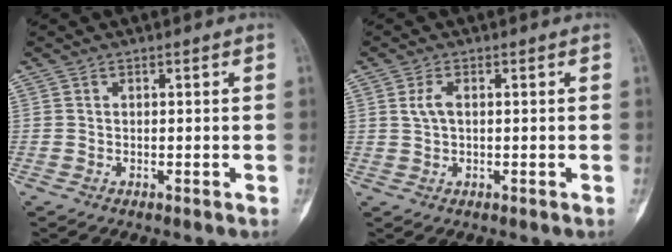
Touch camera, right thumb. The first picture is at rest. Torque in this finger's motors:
{"motor_torque": [-0.01, 0.02, 0.08, -0.13, 0.00]}